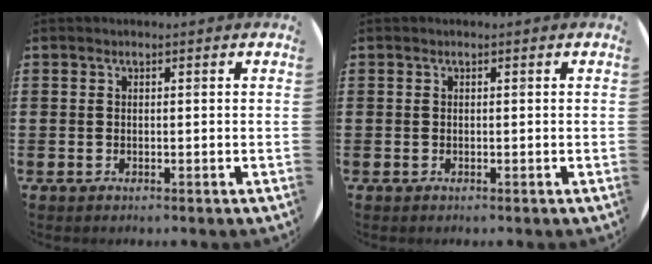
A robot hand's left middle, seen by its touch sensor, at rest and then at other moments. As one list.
[{"total": 0.0}]